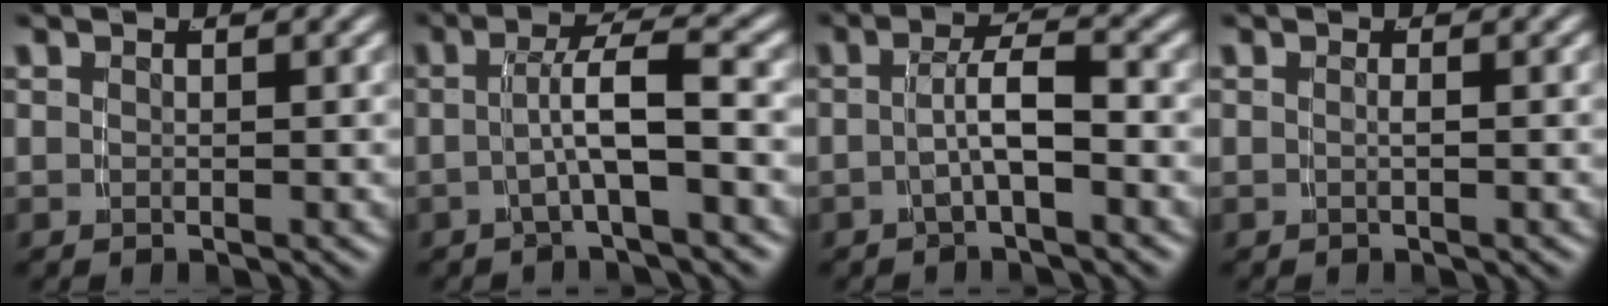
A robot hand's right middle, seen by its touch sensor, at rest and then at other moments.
{"total": 3.5, "force": [-1.4, 0.0, 3.2], "torque": [-0.051, 0.011, -0.025]}
{"total": 3.2, "force": [-1.7, 0.2, 2.7], "torque": [-0.039, 0.007, -0.028]}
{"total": 0.7, "force": [-0.3, -0.5, 0.4], "torque": [-0.009, -0.004, -0.002]}